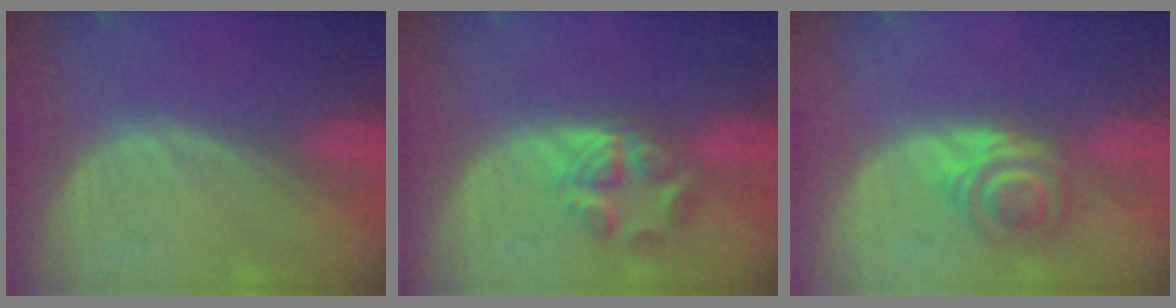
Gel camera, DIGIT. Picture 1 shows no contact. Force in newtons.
{"total": 5.7, "press": 4.8, "slide": 3.2}
{"total": 6.3, "press": 5.4, "slide": 3.2}